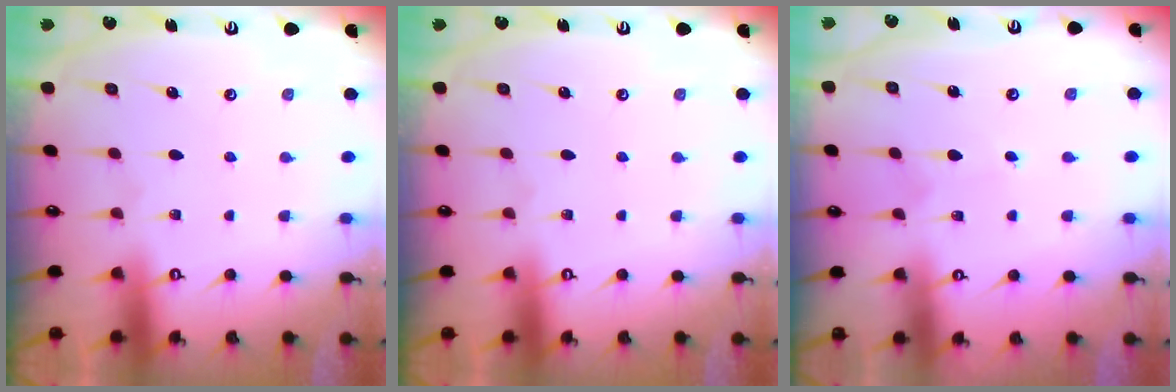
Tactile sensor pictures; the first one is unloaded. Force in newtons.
{"total": 0.0}
{"total": 1.9, "press": 1.9, "slide": 0.2}